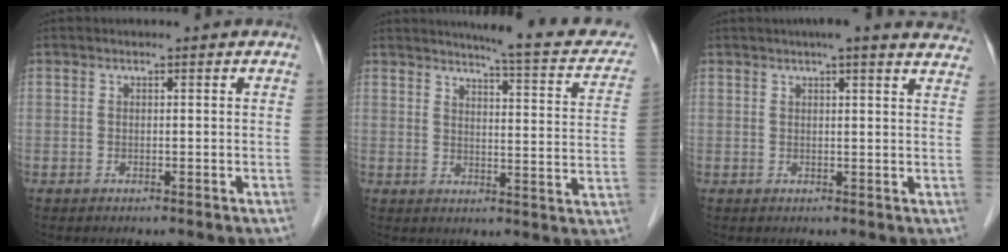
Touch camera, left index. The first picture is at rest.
{"total": 14.5, "force": [12.7, 2.0, 6.8], "torque": [-0.074, -0.024, 0.134]}
{"total": 12.7, "force": [11.1, 1.6, 5.8], "torque": [-0.062, 0.014, 0.113]}